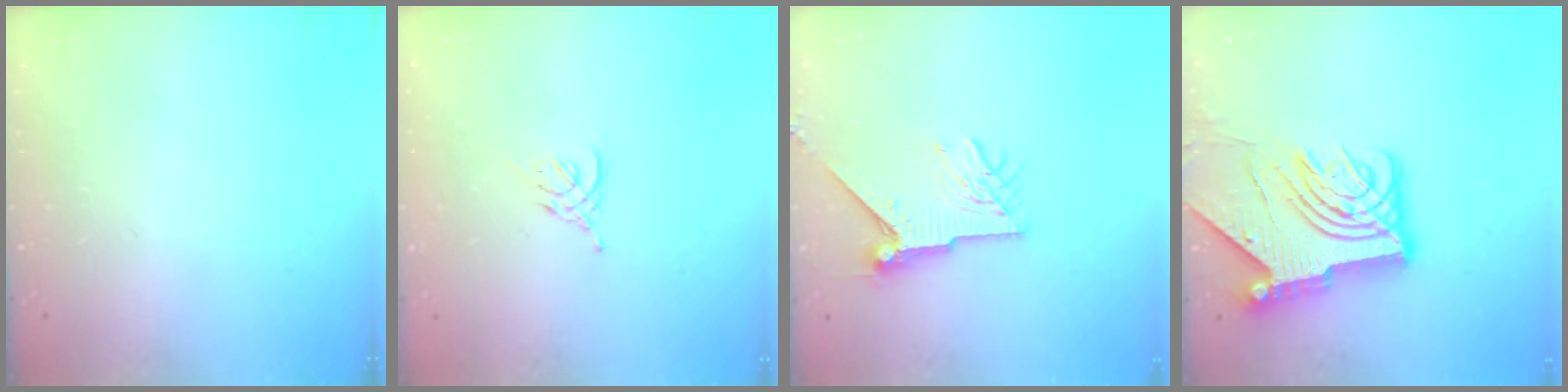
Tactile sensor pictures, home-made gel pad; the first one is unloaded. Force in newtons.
{"total": 2.6, "press": 2.5, "slide": 0.7}
{"total": 8.8, "press": 8.8, "slide": 0.1}
{"total": 16.2, "press": 16.1, "slide": 2.0}